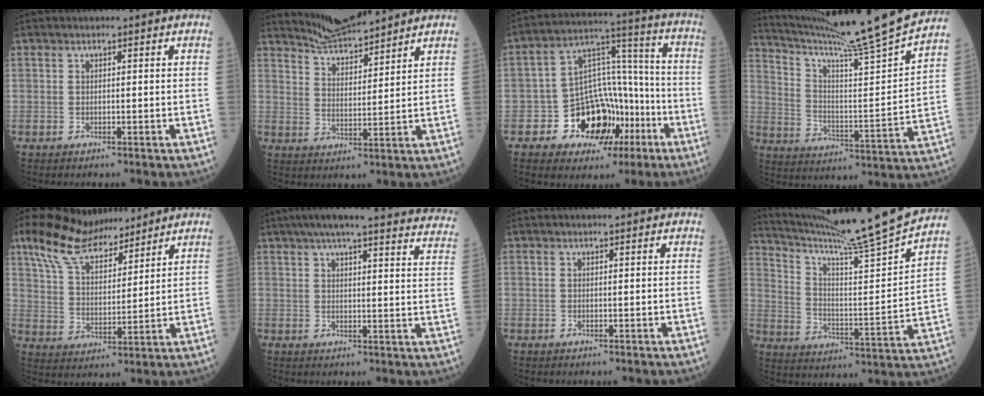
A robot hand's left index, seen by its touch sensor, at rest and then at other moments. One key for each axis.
{"total": 7.1, "fx": 6.9, "fy": 0.3, "fz": 1.4, "tx": -0.040, "ty": 0.011, "tz": 0.135}
{"total": 13.4, "fx": -5.9, "fy": 9.9, "fz": 6.9, "tx": -0.101, "ty": 0.040, "tz": -0.084}
{"total": 22.7, "fx": 20.3, "fy": -2.8, "fz": 9.5, "tx": -0.173, "ty": -0.065, "tz": 0.296}
{"total": 12.4, "fx": 10.0, "fy": 3.9, "fz": 6.3, "tx": -0.125, "ty": 0.027, "tz": 0.187}
{"total": 28.3, "fx": 25.5, "fy": 2.4, "fz": 12.1, "tx": -0.178, "ty": -0.045, "tz": 0.294}
{"total": 0.0}
{"total": 21.8, "fx": 19.7, "fy": -2.6, "fz": 8.9, "tx": -0.162, "ty": -0.062, "tz": 0.290}